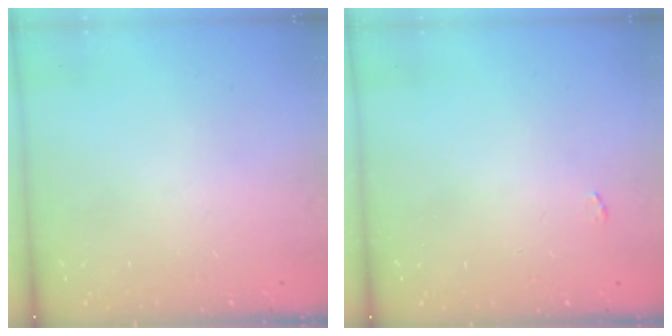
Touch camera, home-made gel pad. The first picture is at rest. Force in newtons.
{"total": 2.2, "press": 2.1, "slide": 0.3}